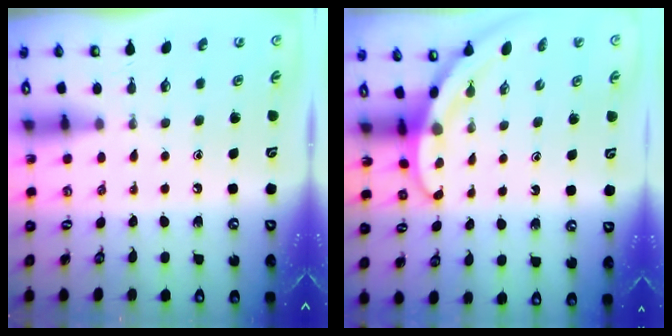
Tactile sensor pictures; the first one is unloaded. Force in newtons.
{"total": 3.3, "press": 3.3, "slide": 0.1}